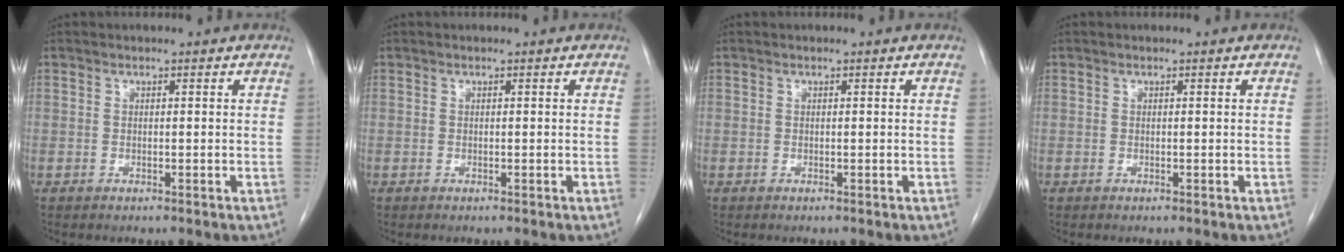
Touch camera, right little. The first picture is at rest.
{"total": 0.0}
{"total": 0.0}
{"total": 0.0}